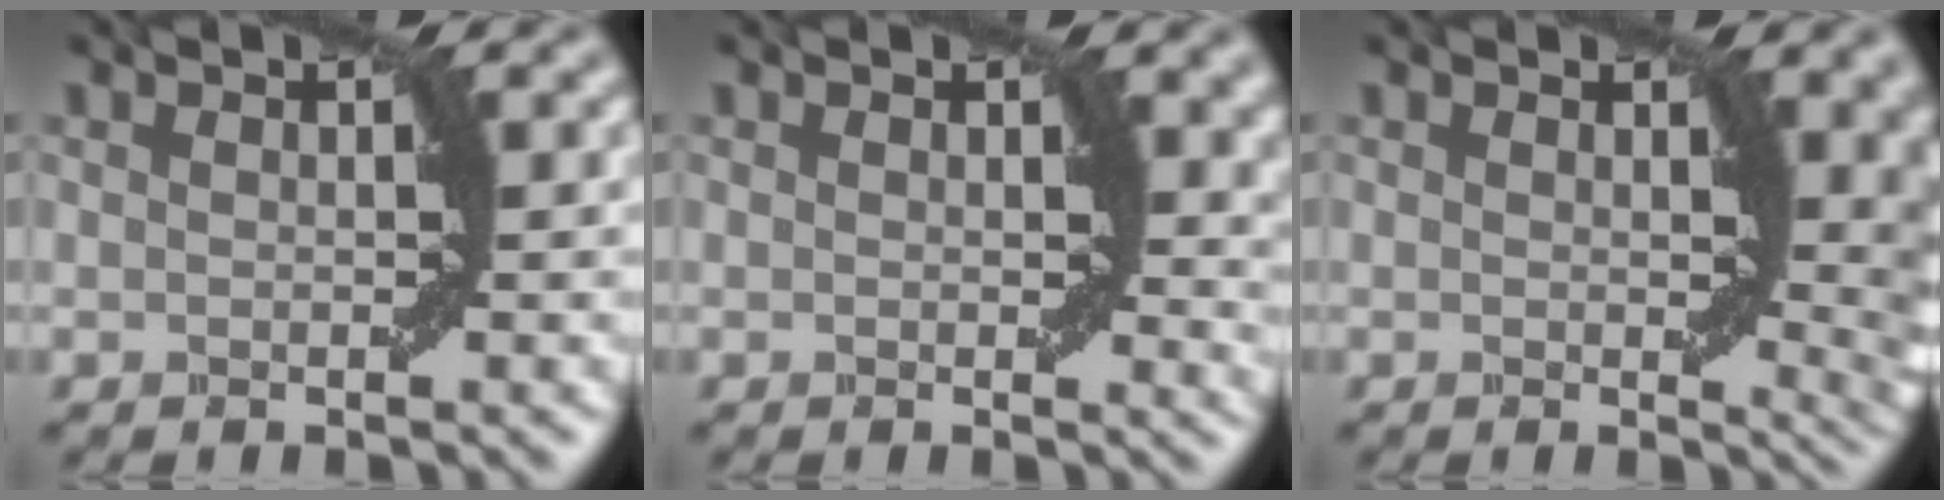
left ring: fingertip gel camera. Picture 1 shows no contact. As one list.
[{"total": 3.2, "force": [1.0, 1.9, 2.4], "torque": [-0.021, -0.008, 0.013]}, {"total": 6.2, "force": [1.4, 2.7, 5.4], "torque": [-0.043, -0.009, 0.026]}]